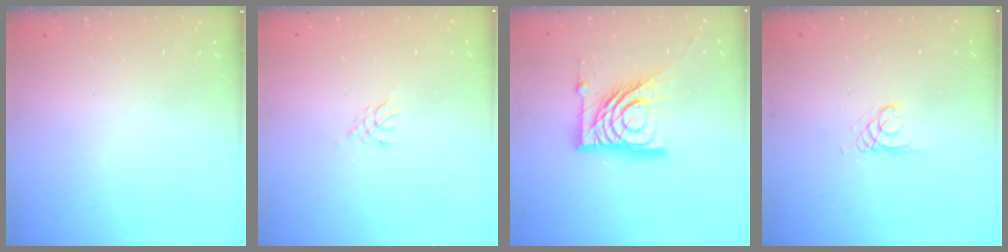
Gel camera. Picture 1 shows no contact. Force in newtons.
{"total": 2.7, "press": 2.6, "slide": 0.6}
{"total": 15.9, "press": 15.8, "slide": 1.4}
{"total": 1.1, "press": 1.1, "slide": 0.1}